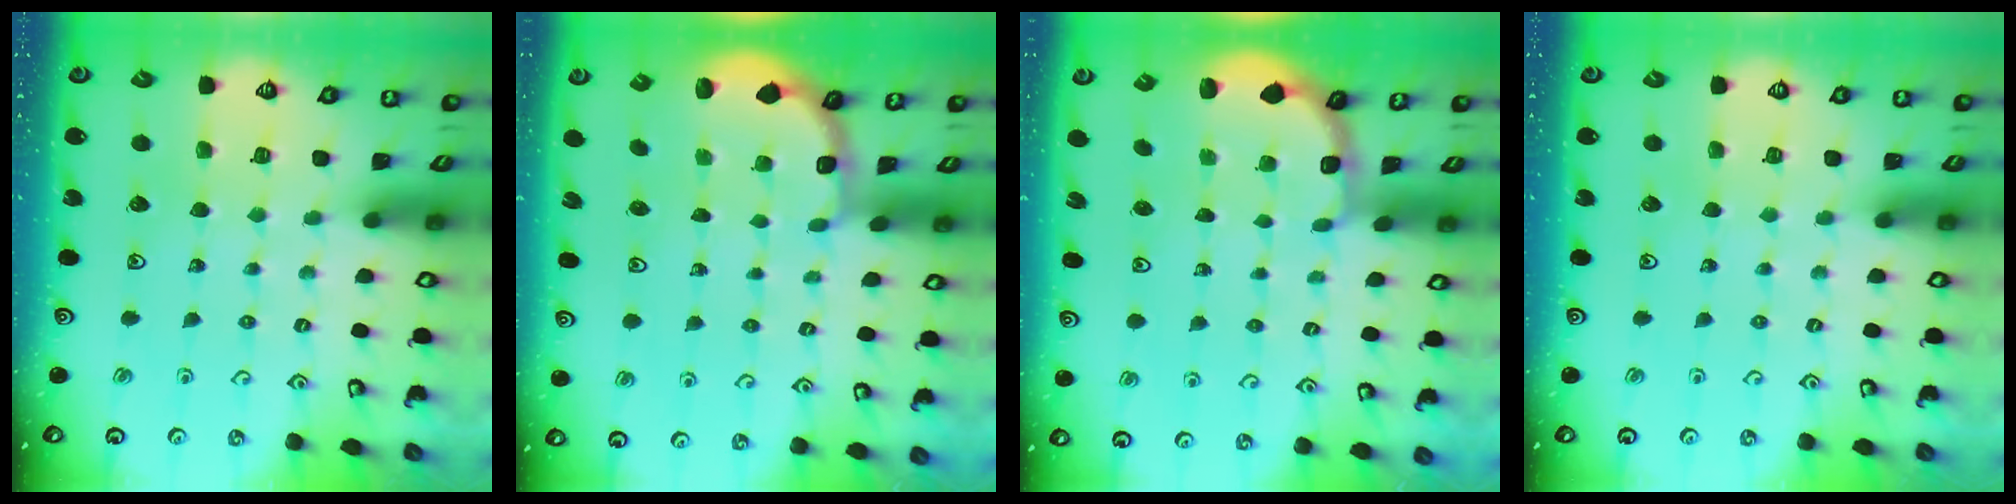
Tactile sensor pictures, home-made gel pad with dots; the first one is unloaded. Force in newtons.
{"total": 1.9, "press": 1.8, "slide": 0.7}
{"total": 1.9, "press": 1.8, "slide": 0.7}
{"total": 0.0}